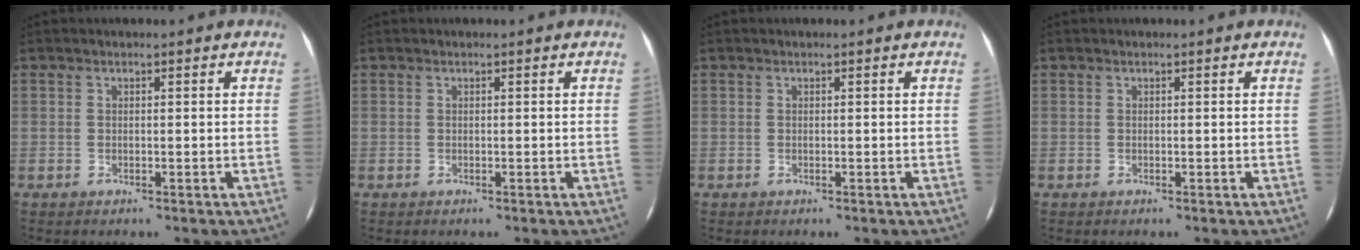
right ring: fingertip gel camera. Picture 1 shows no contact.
{"total": 0.0}
{"total": 0.0}
{"total": 0.0}